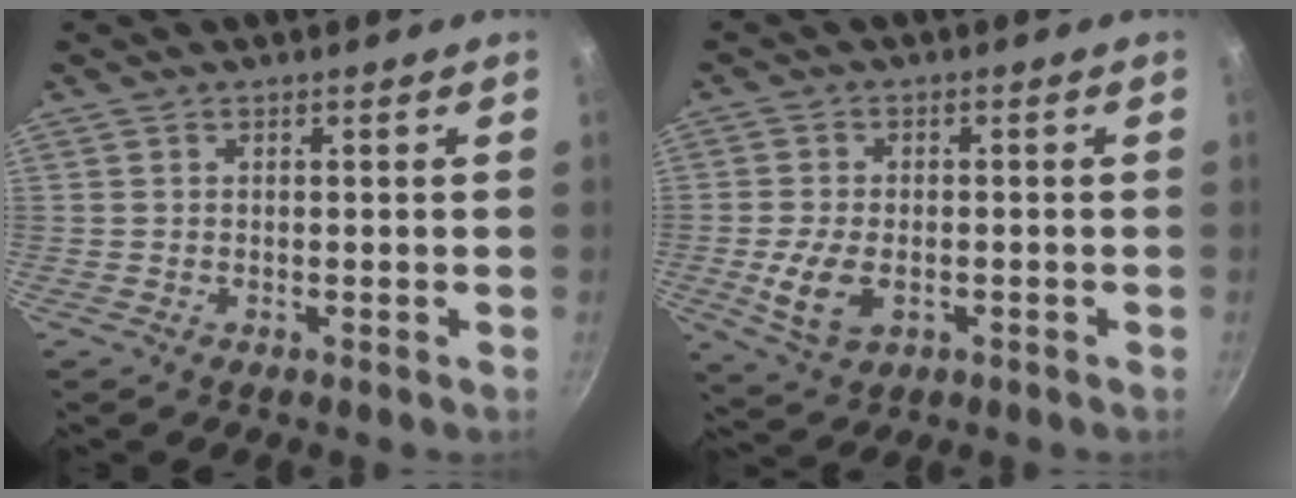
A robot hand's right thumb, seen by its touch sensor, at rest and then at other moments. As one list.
[{"total": 7.5, "force": [-1.8, 4.5, 5.7], "torque": [-0.114, 0.000, -0.029]}]